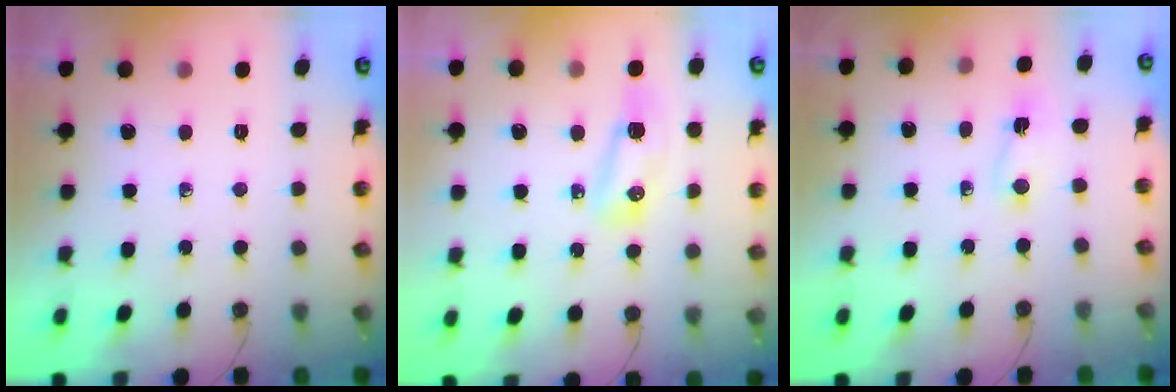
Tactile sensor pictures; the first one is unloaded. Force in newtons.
{"total": 15.7, "press": 10.1, "slide": 12.1}
{"total": 2.0, "press": 1.6, "slide": 1.2}